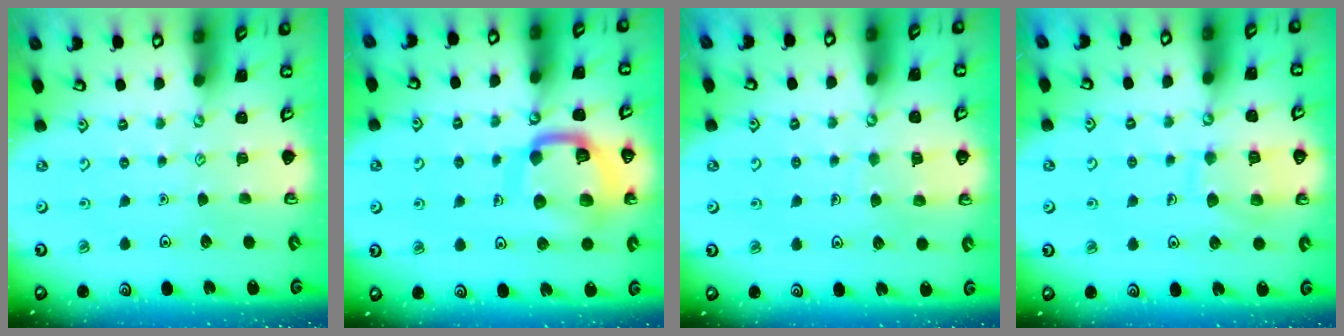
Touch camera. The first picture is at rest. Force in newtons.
{"total": 14.9, "press": 14.8, "slide": 1.5}
{"total": 6.9, "press": 6.9, "slide": 0.6}
{"total": 9.8, "press": 9.7, "slide": 0.9}